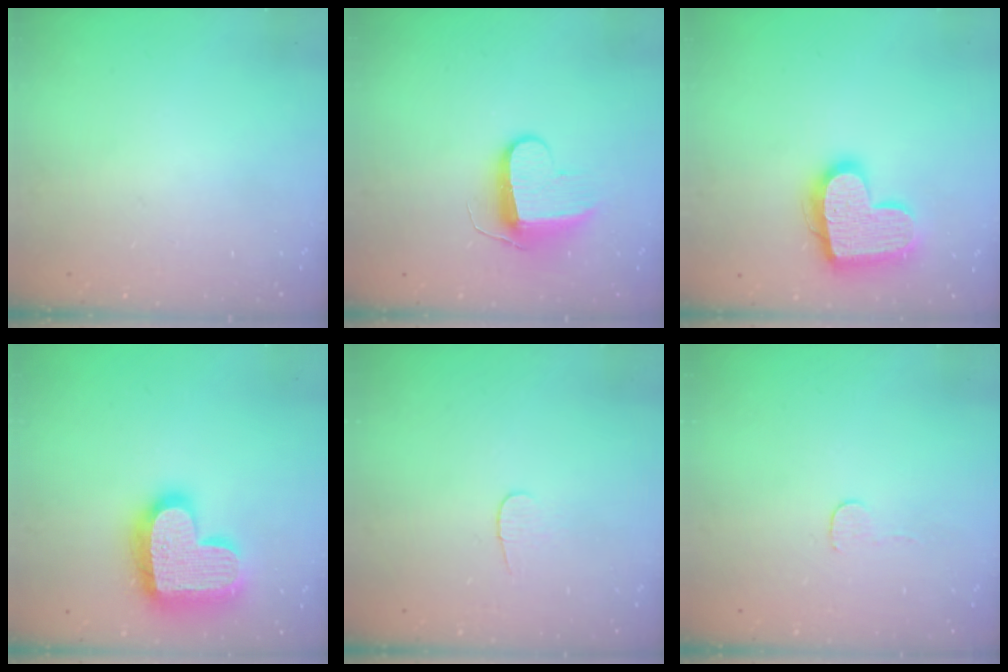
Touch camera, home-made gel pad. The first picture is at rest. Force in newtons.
{"total": 9.1, "press": 9.1, "slide": 0.3}
{"total": 17.6, "press": 17.5, "slide": 1.3}
{"total": 20.8, "press": 20.7, "slide": 1.5}
{"total": 4.8, "press": 4.8, "slide": 0.5}
{"total": 2.7, "press": 2.7, "slide": 0.2}